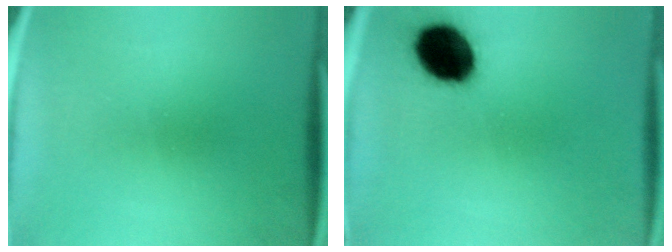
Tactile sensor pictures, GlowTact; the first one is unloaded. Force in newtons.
{"total": 13.9}